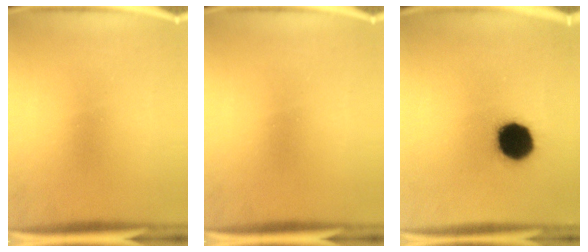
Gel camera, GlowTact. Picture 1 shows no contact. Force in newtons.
{"total": 0.0}
{"total": 14.6}